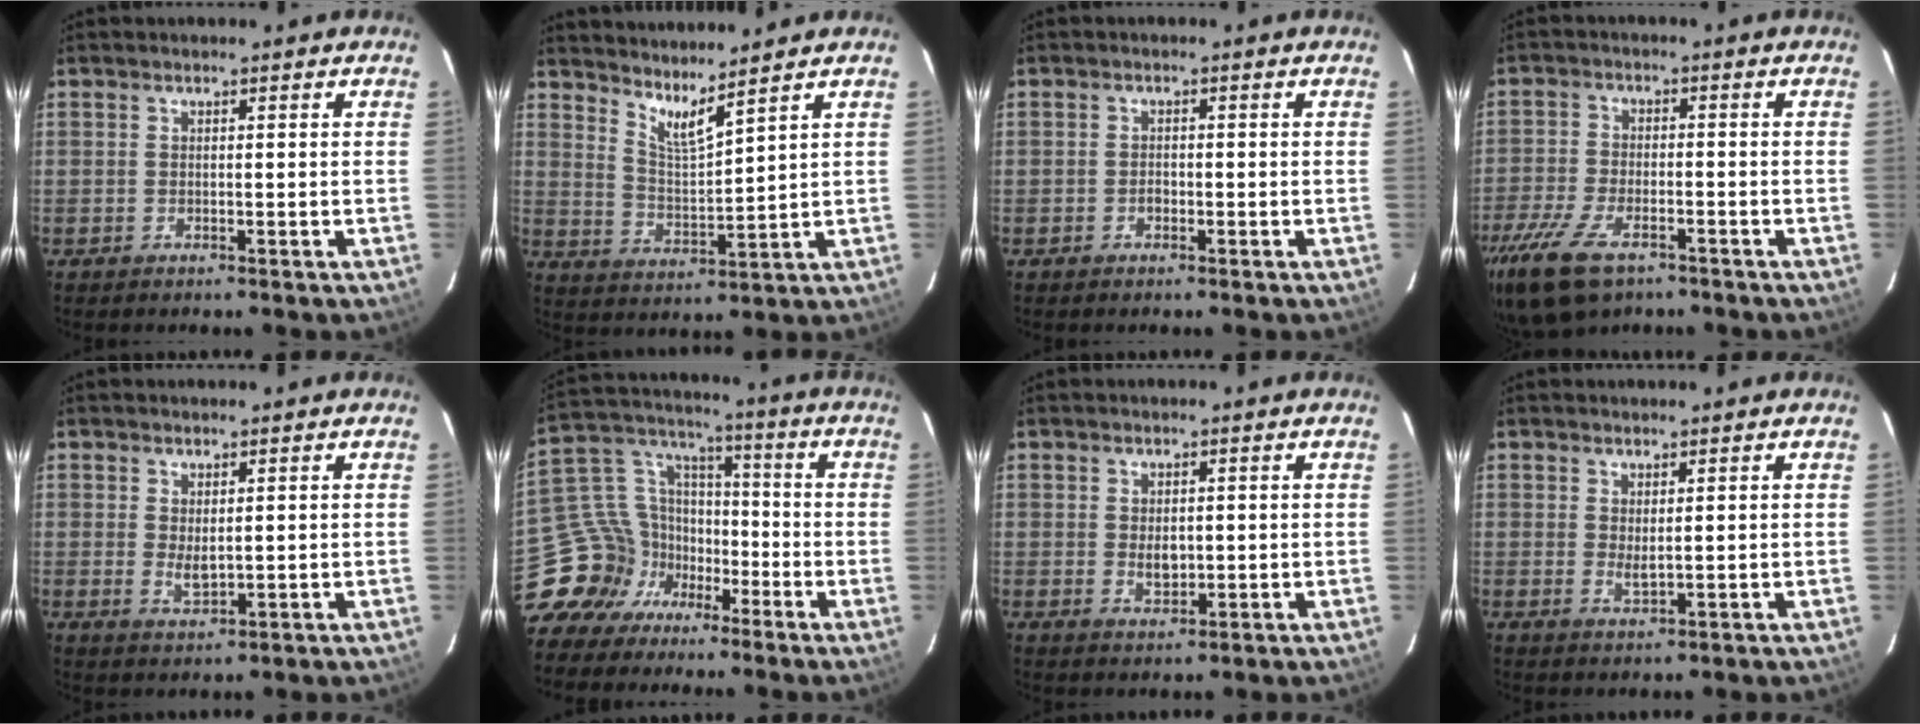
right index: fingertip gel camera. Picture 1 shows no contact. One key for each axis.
{"total": 6.2, "fx": 5.3, "fy": -0.3, "fz": 3.1, "tx": -0.058, "ty": -0.014, "tz": 0.100}
{"total": 1.0, "fx": -0.6, "fy": 0.6, "fz": 0.4, "tx": -0.009, "ty": 0.003, "tz": -0.010}
{"total": 13.1, "fx": -8.5, "fy": 6.1, "fz": 7.9, "tx": -0.194, "ty": -0.031, "tz": -0.160}
{"total": 2.9, "fx": 0.3, "fy": 1.4, "fz": 2.5, "tx": -0.044, "ty": -0.006, "tz": 0.010}
{"total": 12.5, "fx": -8.1, "fy": 9.1, "fz": 3.1, "tx": -0.072, "ty": 0.053, "tz": -0.149}
{"total": 3.0, "fx": 0.0, "fy": 2.0, "fz": 2.2, "tx": -0.037, "ty": -0.002, "tz": 0.002}
{"total": 1.8, "fx": 0.5, "fy": 0.5, "fz": 1.6, "tx": -0.030, "ty": -0.004, "tz": 0.009}